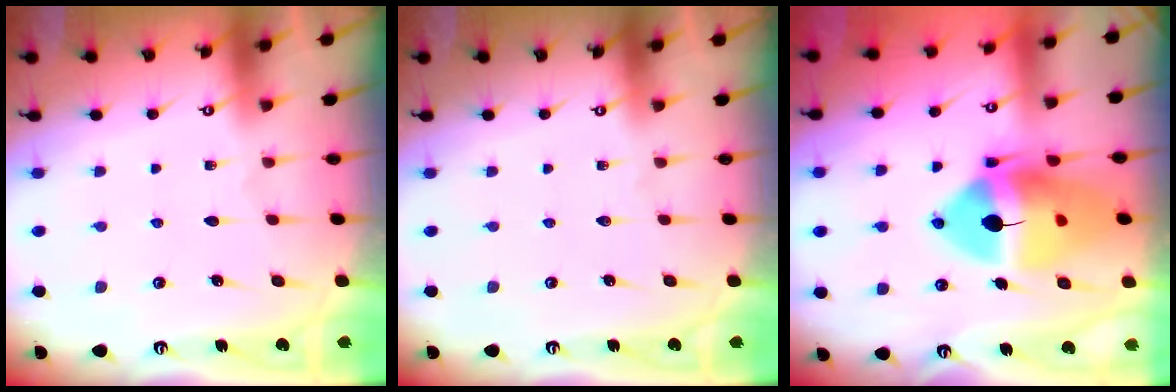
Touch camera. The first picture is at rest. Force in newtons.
{"total": 0.0}
{"total": 19.6, "press": 19.5, "slide": 2.7}